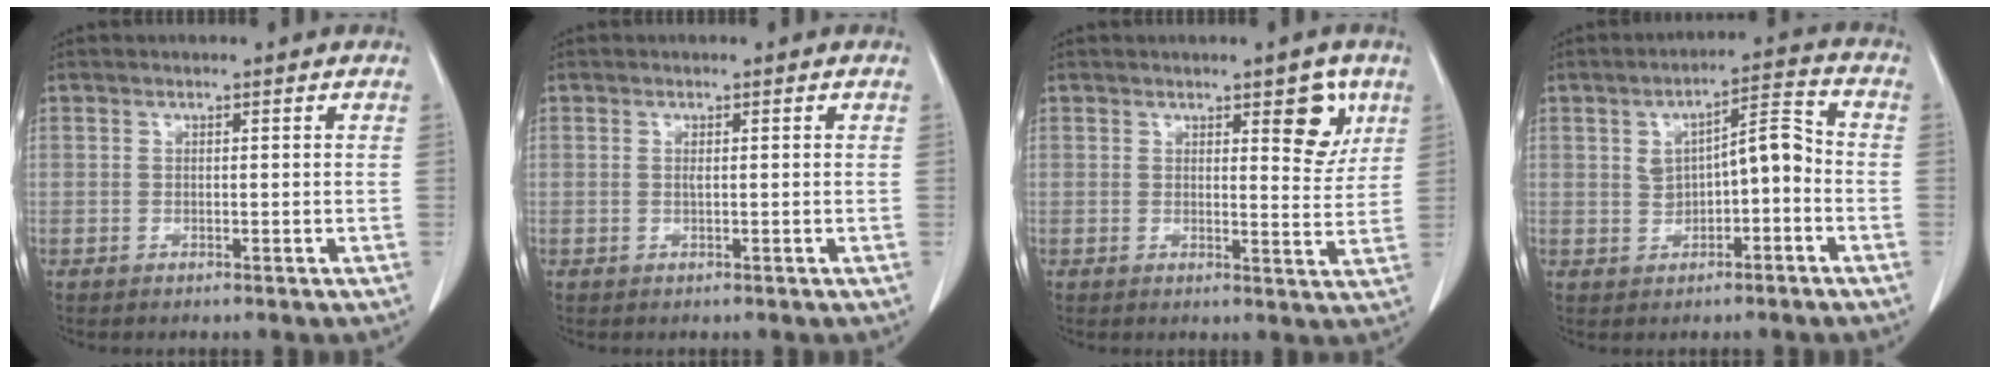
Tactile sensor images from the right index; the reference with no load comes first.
{"total": 0.9, "force": [0.2, 0.2, 0.9], "torque": [-0.020, 0.001, 0.004]}
{"total": 5.4, "force": [2.7, 1.7, 4.3], "torque": [-0.049, -0.008, 0.032]}
{"total": 6.7, "force": [-0.4, 2.5, 6.2], "torque": [-0.095, 0.030, -0.003]}